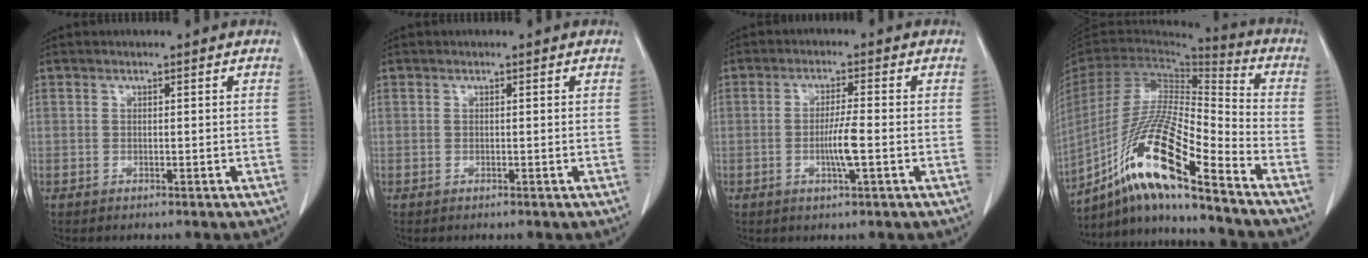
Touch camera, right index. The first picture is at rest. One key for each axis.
{"total": 0.0}
{"total": 4.4, "fx": -1.1, "fy": -0.1, "fz": 4.3, "tx": -0.081, "ty": -0.006, "tz": -0.021}
{"total": 18.4, "fx": -12.2, "fy": 0.9, "fz": 13.8, "tx": -0.287, "ty": -0.018, "tz": -0.230}